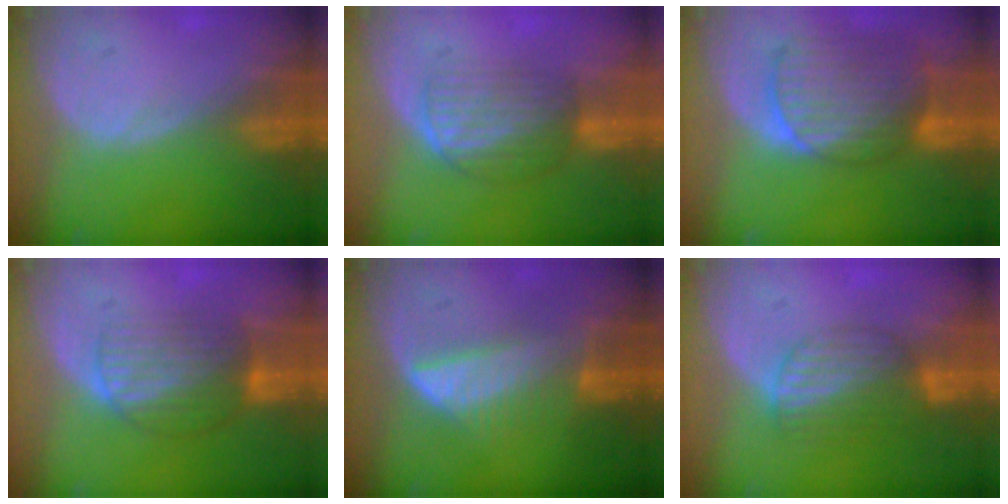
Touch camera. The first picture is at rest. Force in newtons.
{"total": 6.0, "press": 5.8, "slide": 1.5}
{"total": 10.5, "press": 8.9, "slide": 5.5}
{"total": 7.4, "press": 6.8, "slide": 2.9}
{"total": 6.3, "press": 6.3, "slide": 0.2}
{"total": 6.8, "press": 6.1, "slide": 3.1}